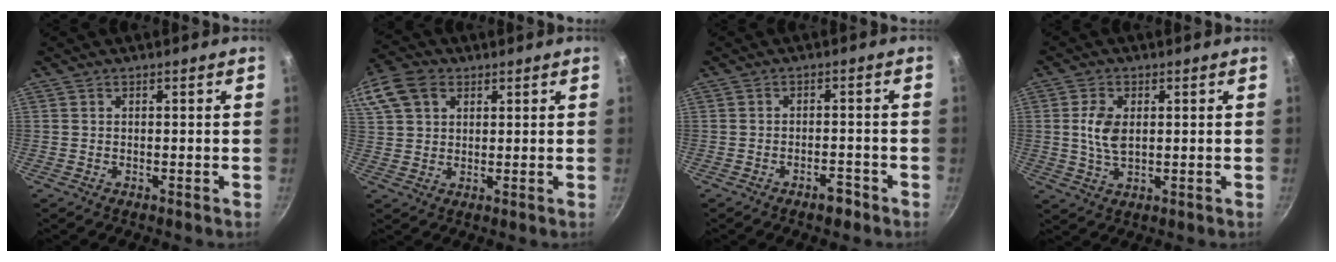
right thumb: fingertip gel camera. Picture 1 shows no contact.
{"total": 16.5, "force": [7.2, 12.1, 8.6], "torque": [-0.216, 0.043, 0.135]}
{"total": 3.2, "force": [-2.2, 1.4, 1.8], "torque": [-0.018, 0.022, -0.026]}
{"total": 6.1, "force": [1.0, 3.6, 4.9], "torque": [-0.095, -0.003, 0.021]}